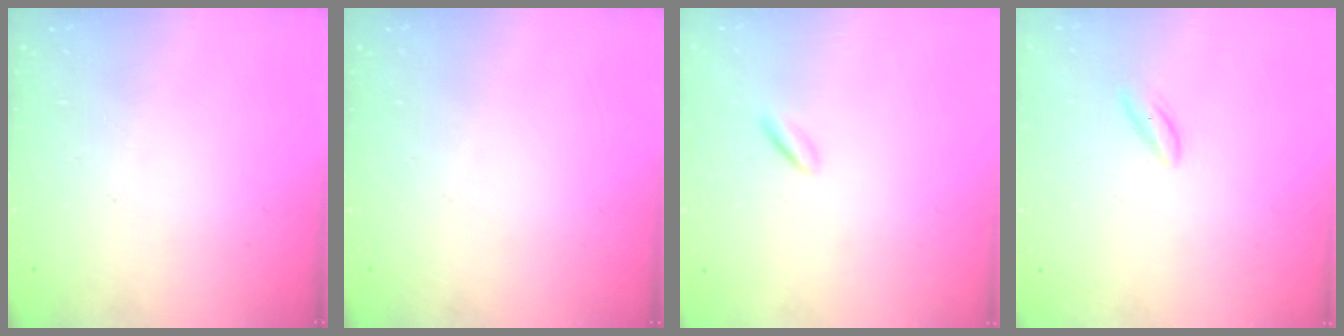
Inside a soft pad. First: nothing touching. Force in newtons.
{"total": 0.0}
{"total": 0.6, "press": 0.3, "slide": 0.5}
{"total": 0.8, "press": 0.6, "slide": 0.6}